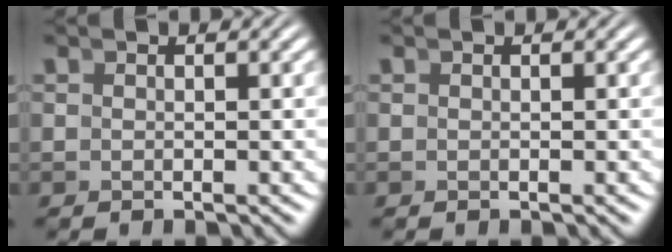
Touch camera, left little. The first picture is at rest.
{"total": 0.0}